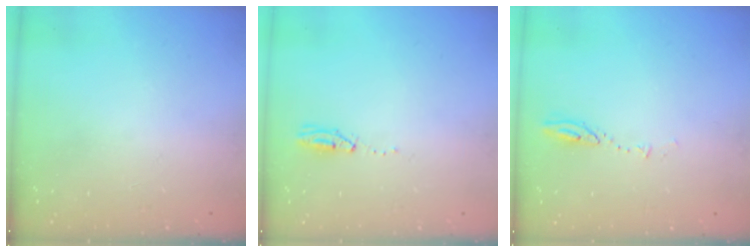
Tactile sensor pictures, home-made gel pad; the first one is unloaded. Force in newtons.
{"total": 3.5, "press": 2.9, "slide": 2.0}
{"total": 4.0, "press": 4.0, "slide": 0.5}